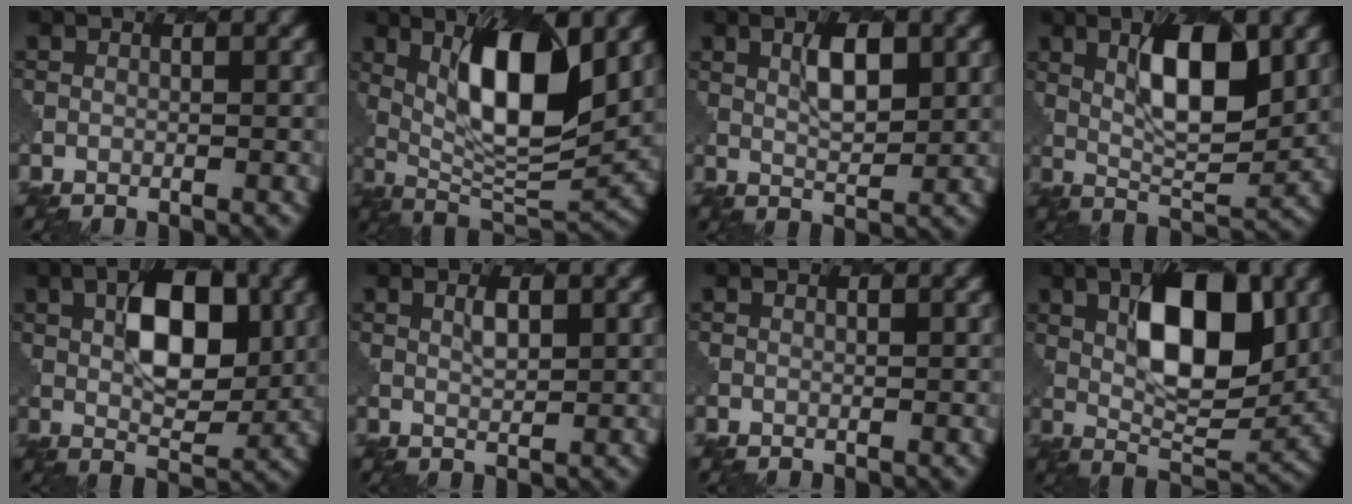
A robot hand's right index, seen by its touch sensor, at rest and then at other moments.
{"total": 10.2, "force": [2.9, 3.3, 9.2], "torque": [-0.146, -0.010, 0.055]}
{"total": 3.5, "force": [1.5, 1.3, 2.8], "torque": [-0.050, 0.001, 0.029]}
{"total": 7.6, "force": [2.5, 2.6, 6.7], "torque": [-0.106, -0.002, 0.045]}
{"total": 7.5, "force": [1.9, 3.8, 6.2], "torque": [-0.088, 0.006, 0.032]}
{"total": 1.4, "force": [0.9, 0.3, 0.9], "torque": [-0.020, -0.002, 0.018]}
{"total": 0.0}
{"total": 9.6, "force": [2.7, 4.2, 8.3], "torque": [-0.122, 0.003, 0.045]}